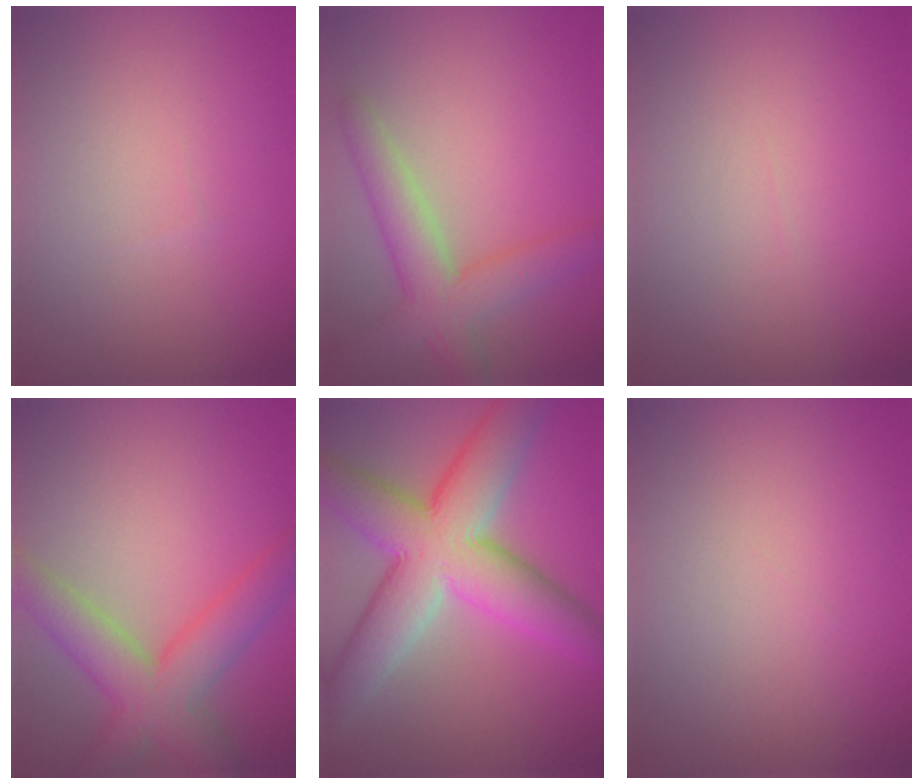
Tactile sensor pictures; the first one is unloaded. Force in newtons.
{"total": 5.3, "press": 5.3, "slide": 0.2}
{"total": 0.0}
{"total": 6.2, "press": 6.2, "slide": 0.4}
{"total": 11.3, "press": 11.3, "slide": 0.3}
{"total": 0.0}